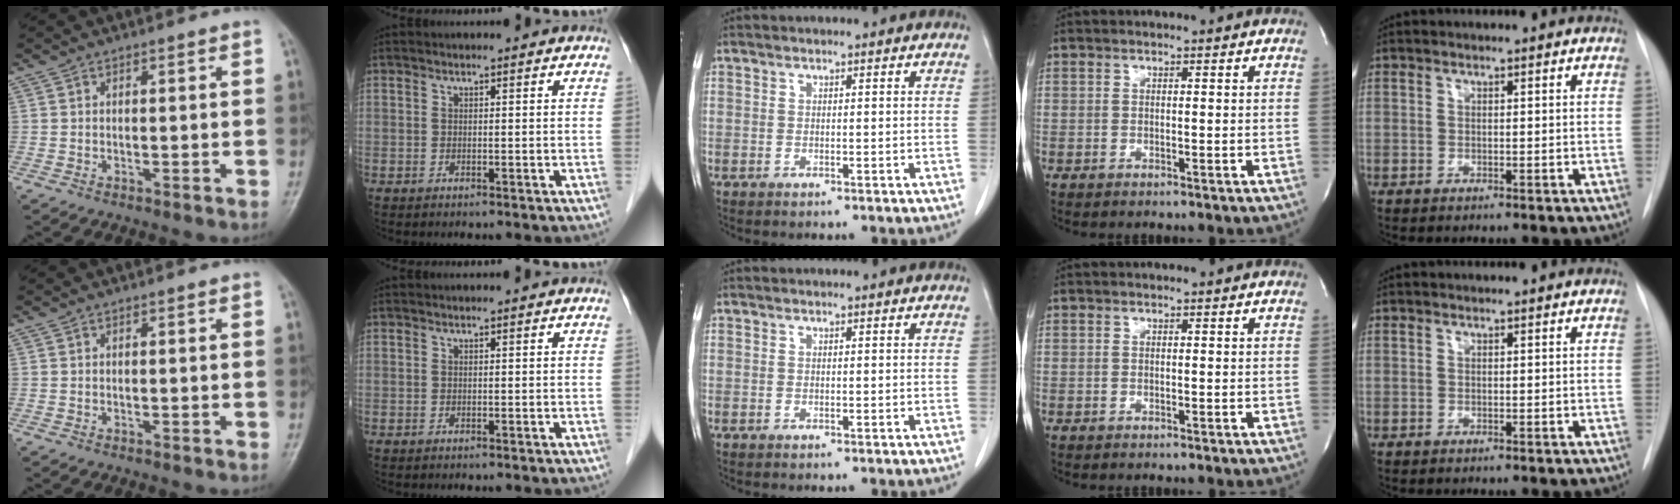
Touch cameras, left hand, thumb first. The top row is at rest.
{}